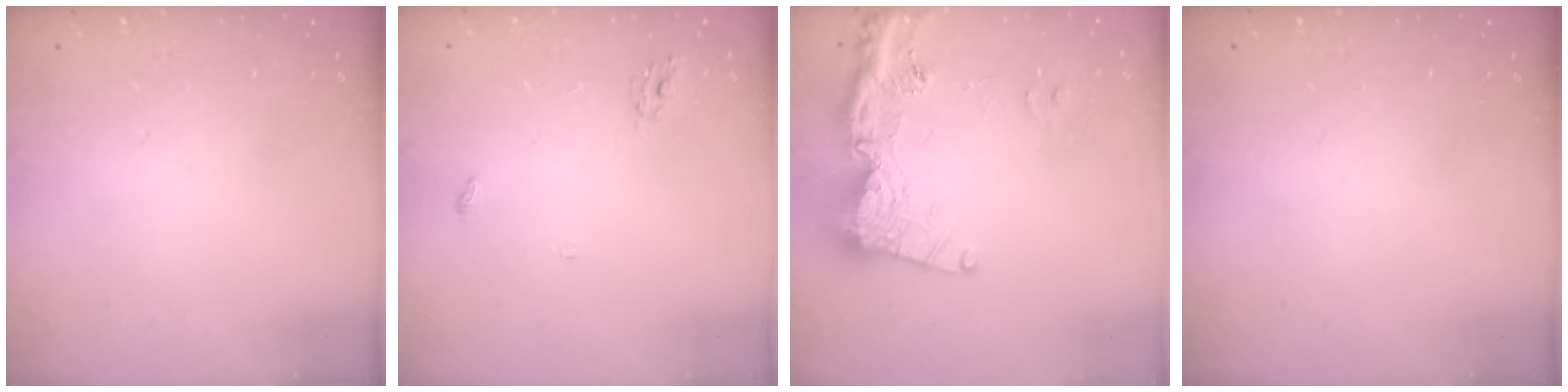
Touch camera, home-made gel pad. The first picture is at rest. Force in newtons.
{"total": 2.8, "press": 2.8, "slide": 0.2}
{"total": 16.6, "press": 16.5, "slide": 1.9}
{"total": 0.0}